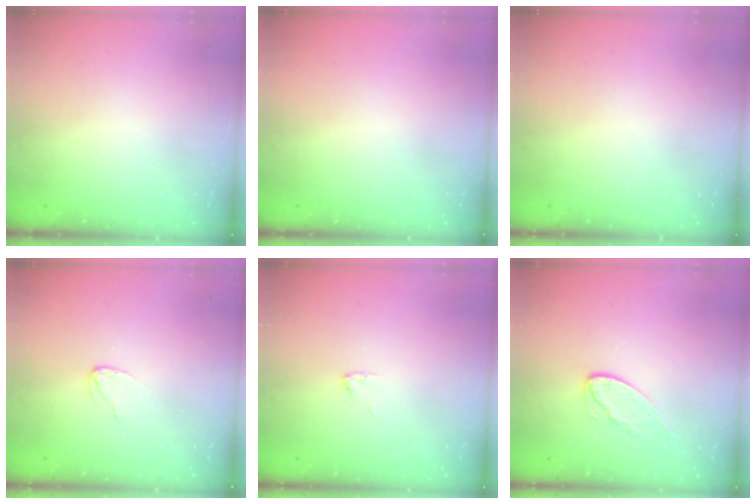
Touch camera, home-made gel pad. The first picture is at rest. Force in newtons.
{"total": 0.0}
{"total": 0.0}
{"total": 4.1, "press": 4.1, "slide": 0.3}
{"total": 2.8, "press": 2.7, "slide": 0.2}
{"total": 7.1, "press": 7.1, "slide": 0.2}